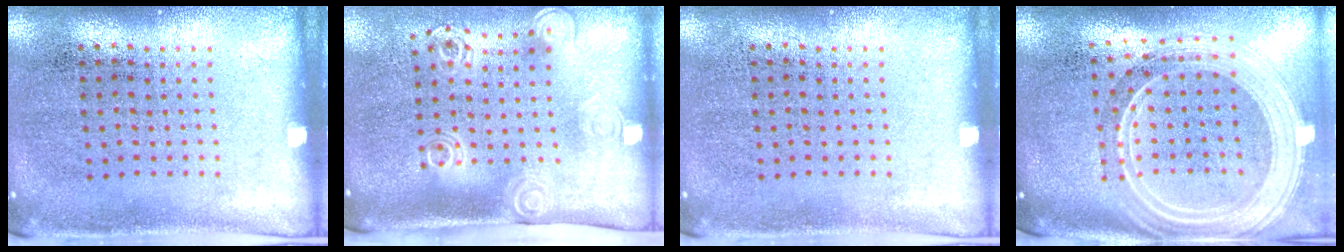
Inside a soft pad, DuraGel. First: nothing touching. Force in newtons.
{"total": 2.0, "press": 1.4, "slide": 1.5}
{"total": 0.0}
{"total": 2.8, "press": 2.3, "slide": 1.5}